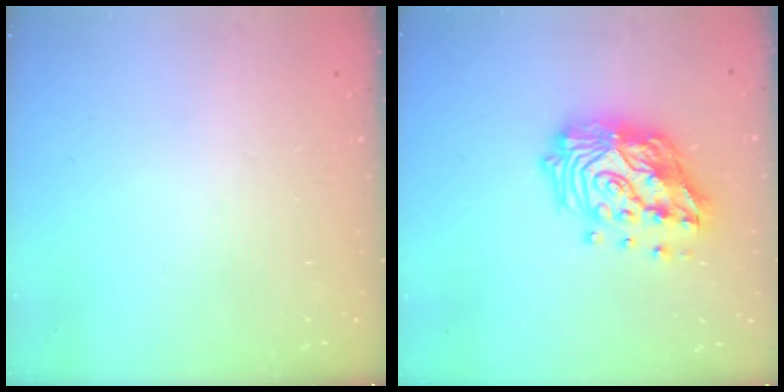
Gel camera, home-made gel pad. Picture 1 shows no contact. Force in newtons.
{"total": 18.5, "press": 18.4, "slide": 2.2}